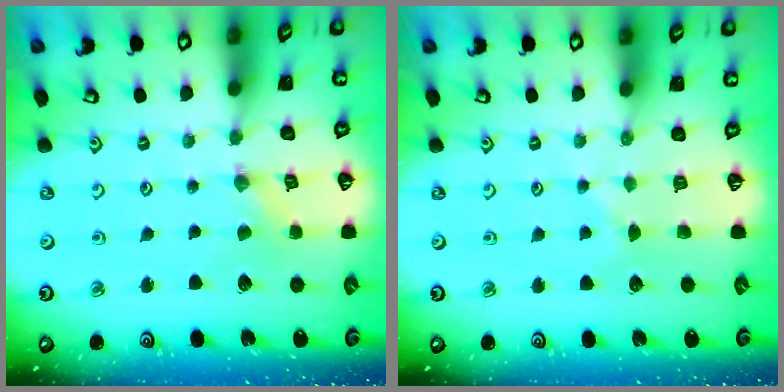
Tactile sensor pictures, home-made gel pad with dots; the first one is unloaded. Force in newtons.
{"total": 2.9, "press": 2.9, "slide": 0.5}